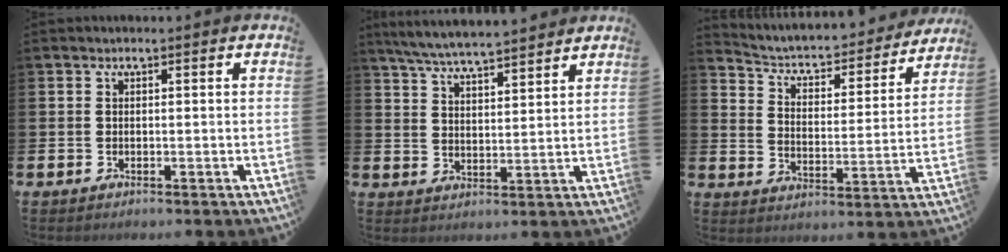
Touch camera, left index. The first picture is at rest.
{"total": 6.1, "force": [6.0, 0.0, 1.2], "torque": [-0.044, -0.036, 0.106]}
{"total": 4.4, "force": [4.0, 1.4, 1.2], "torque": [-0.054, -0.035, 0.059]}